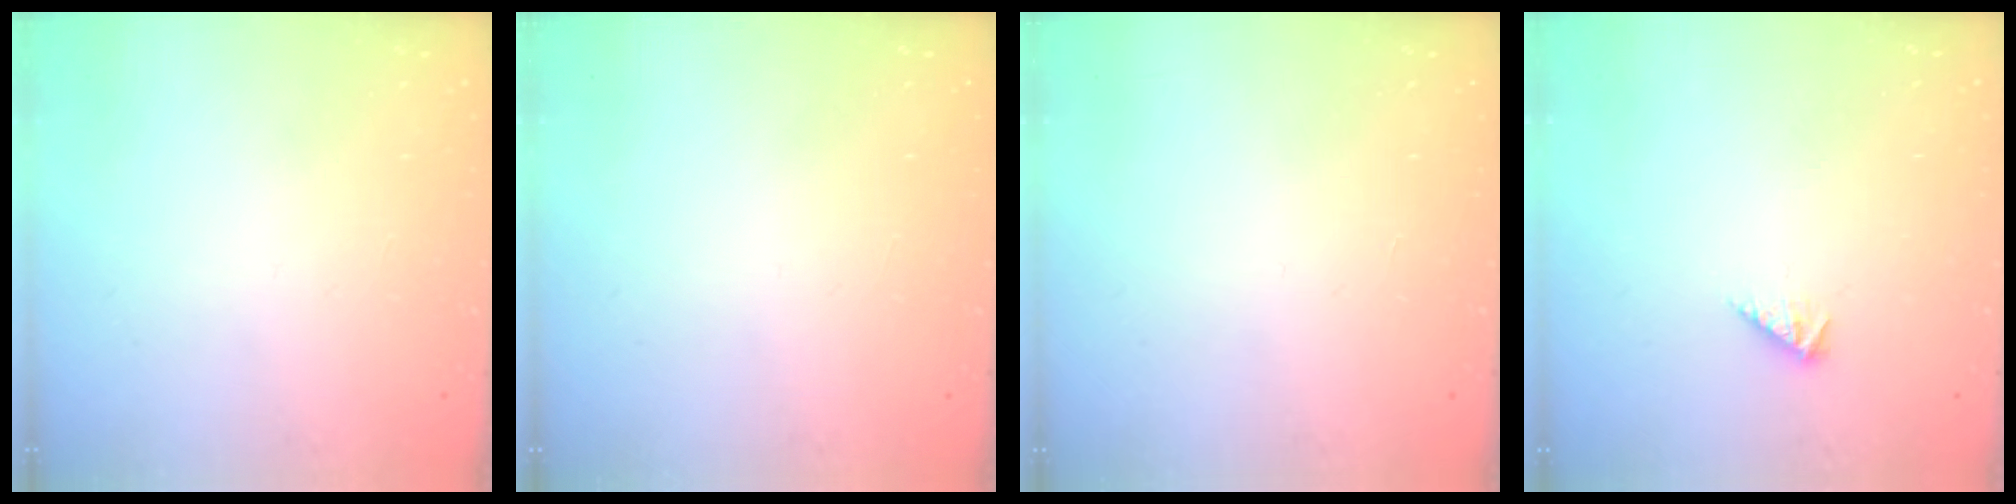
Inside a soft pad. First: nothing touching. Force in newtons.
{"total": 0.0}
{"total": 0.0}
{"total": 2.8, "press": 2.7, "slide": 0.4}